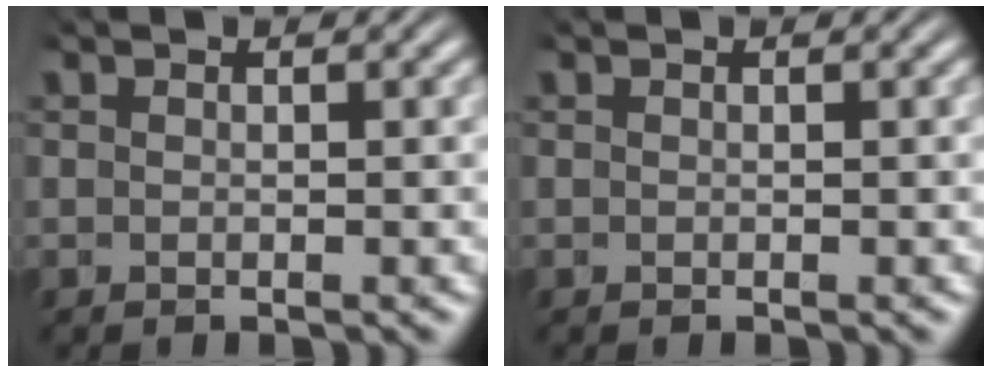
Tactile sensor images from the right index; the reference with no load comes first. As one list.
[{"total": 0.0}]